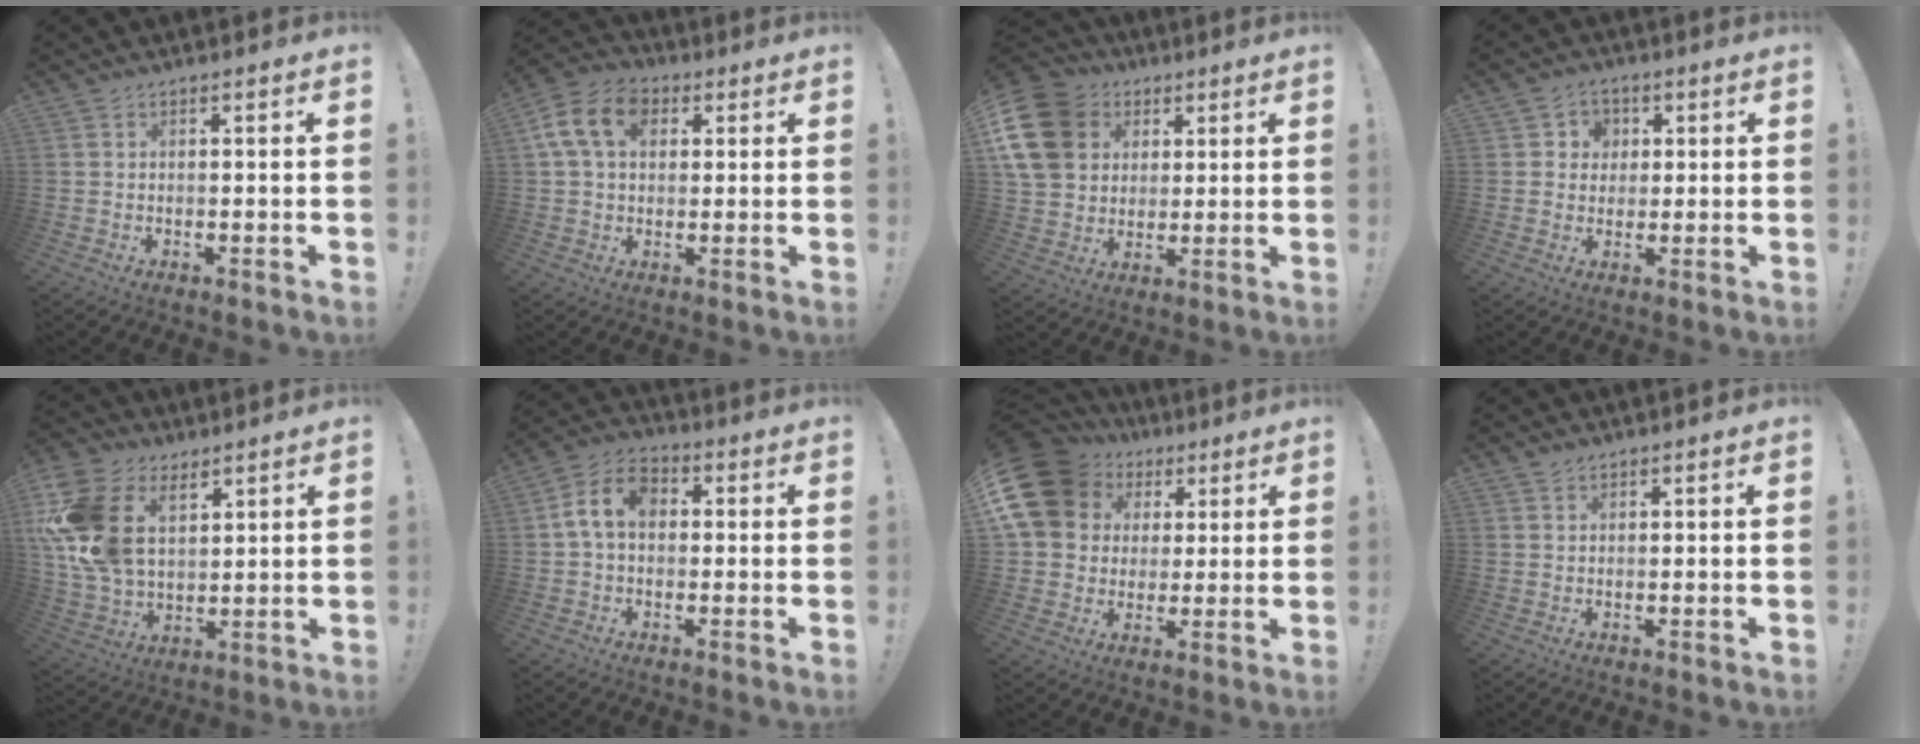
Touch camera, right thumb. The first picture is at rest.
{"total": 13.2, "force": [3.7, 9.4, 8.4], "torque": [-0.151, 0.010, 0.076]}
{"total": 17.4, "force": [5.2, 14.0, 8.9], "torque": [-0.143, -0.014, 0.103]}
{"total": 5.3, "force": [0.5, 5.2, 0.9], "torque": [-0.012, -0.001, 0.010]}
{"total": 20.4, "force": [7.4, 14.0, 12.9], "torque": [-0.279, -0.031, 0.141]}
{"total": 9.3, "force": [1.1, 6.5, 6.6], "torque": [-0.125, 0.013, 0.023]}
{"total": 17.2, "force": [6.9, 13.7, 7.6], "torque": [-0.137, -0.028, 0.146]}
{"total": 1.0, "force": [0.8, 0.5, 0.3], "torque": [-0.002, -0.002, 0.015]}